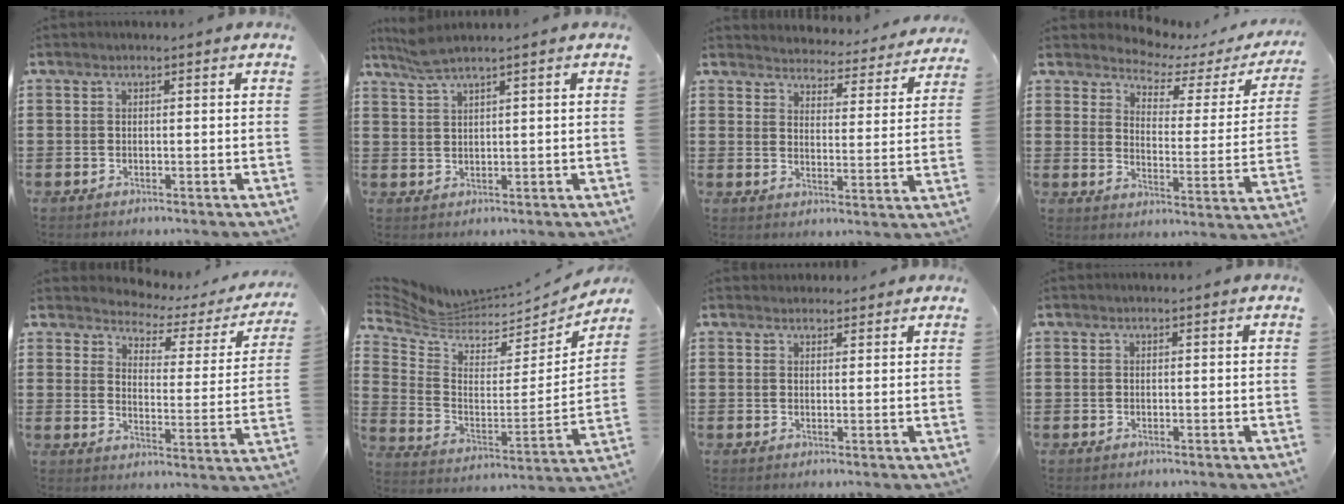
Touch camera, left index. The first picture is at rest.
{"total": 2.9, "force": [2.2, 0.0, 1.9], "torque": [-0.041, 0.001, 0.039]}
{"total": 4.4, "force": [4.3, 0.3, -0.1], "torque": [-0.017, -0.039, 0.072]}
{"total": 3.8, "force": [3.5, 0.9, 1.1], "torque": [-0.038, -0.030, 0.053]}
{"total": 2.9, "force": [2.8, 0.6, 0.5], "torque": [-0.033, -0.027, 0.040]}
{"total": 5.0, "force": [4.6, 1.6, 1.1], "torque": [-0.053, -0.046, 0.078]}
{"total": 1.9, "force": [1.7, 0.8, -0.1], "torque": [-0.002, 0.005, 0.034]}
{"total": 0.0}